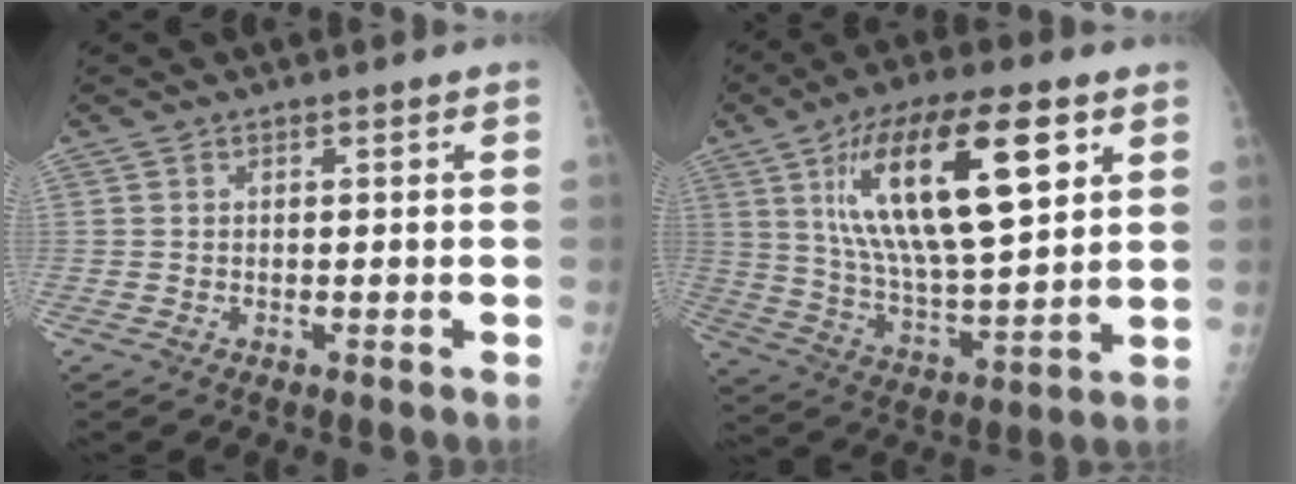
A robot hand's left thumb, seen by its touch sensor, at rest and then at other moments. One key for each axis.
{"total": 23.8, "fx": 8.9, "fy": 8.4, "fz": 20.4, "tx": -0.341, "ty": -0.024, "tz": 0.155}